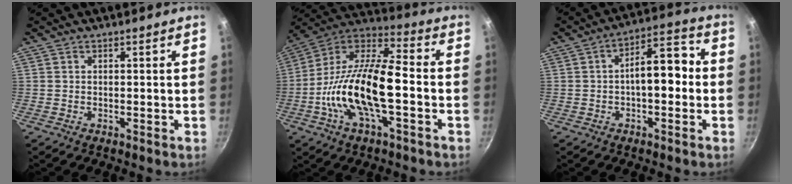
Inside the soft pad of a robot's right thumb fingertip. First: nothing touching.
{"total": 20.1, "force": [-4.3, 8.2, 17.8], "torque": [-0.330, 0.038, -0.097]}
{"total": 9.7, "force": [-0.8, 4.7, 8.5], "torque": [-0.102, 0.049, -0.020]}